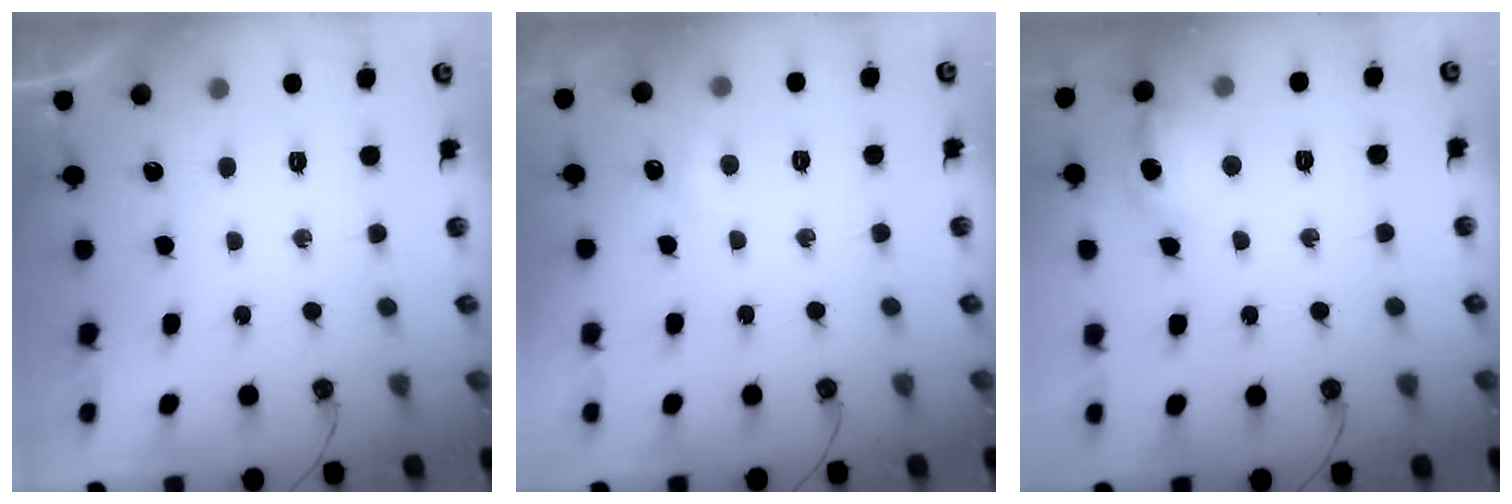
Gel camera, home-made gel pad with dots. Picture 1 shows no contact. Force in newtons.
{"total": 3.3, "press": 3.3, "slide": 0.5}
{"total": 12.7, "press": 12.7, "slide": 1.2}